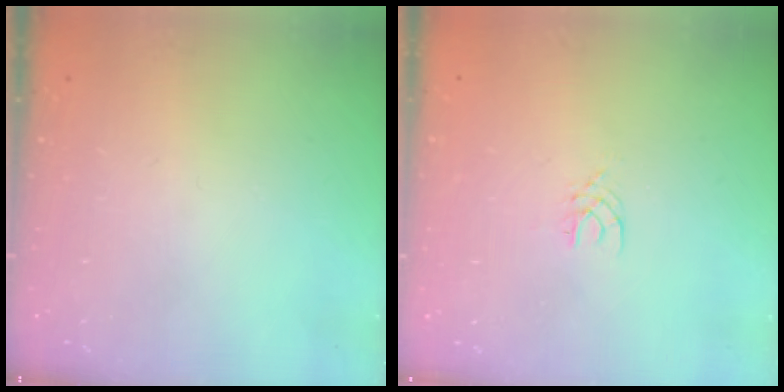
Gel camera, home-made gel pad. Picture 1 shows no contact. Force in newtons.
{"total": 2.9, "press": 2.9, "slide": 0.4}